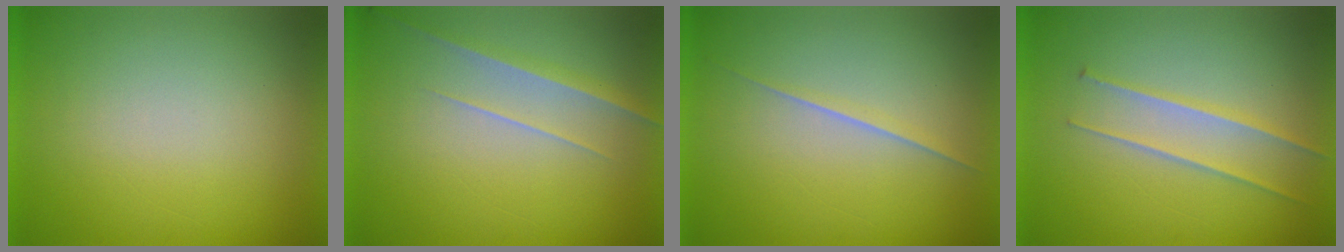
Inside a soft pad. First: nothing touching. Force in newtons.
{"total": 2.8}
{"total": 1.7}
{"total": 2.3}